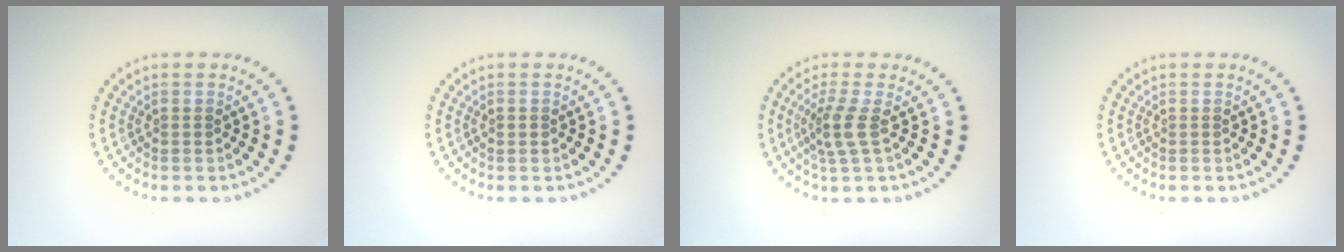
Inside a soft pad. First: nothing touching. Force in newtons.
{"total": 0.6, "press": 0.6, "slide": 0.1}
{"total": 2.5, "press": 1.9, "slide": 1.6}
{"total": 0.0}